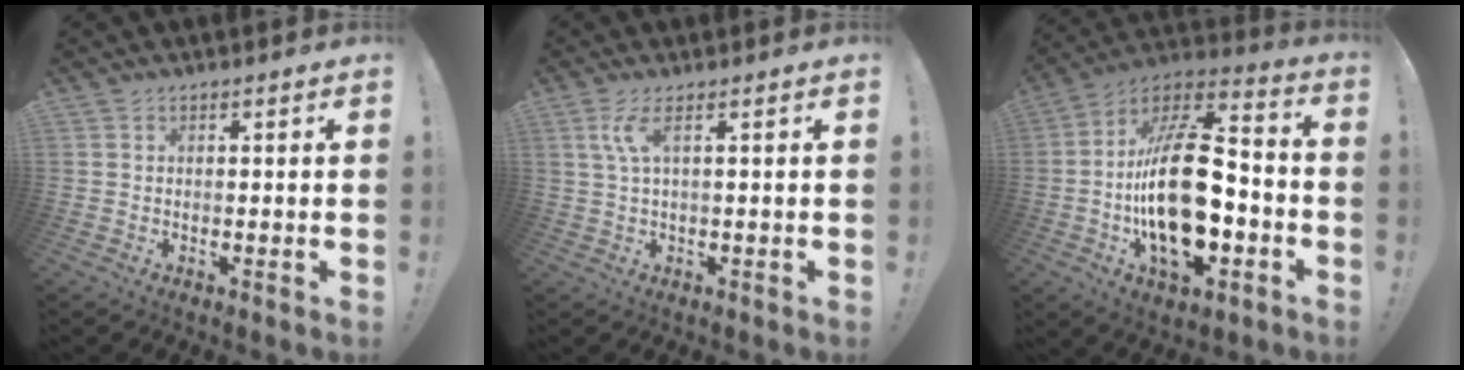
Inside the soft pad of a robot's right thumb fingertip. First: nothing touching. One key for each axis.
{"total": 4.5, "fx": 1.6, "fy": 0.4, "fz": 4.2, "tx": -0.075, "ty": -0.007, "tz": 0.026}
{"total": 27.2, "fx": -4.2, "fy": 14.0, "fz": 23.0, "tx": -0.411, "ty": 0.028, "tz": -0.066}